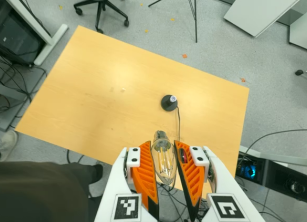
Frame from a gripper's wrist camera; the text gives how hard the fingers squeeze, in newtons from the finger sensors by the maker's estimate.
{"total": 13.0, "left": 14.4, "right": 11.6}